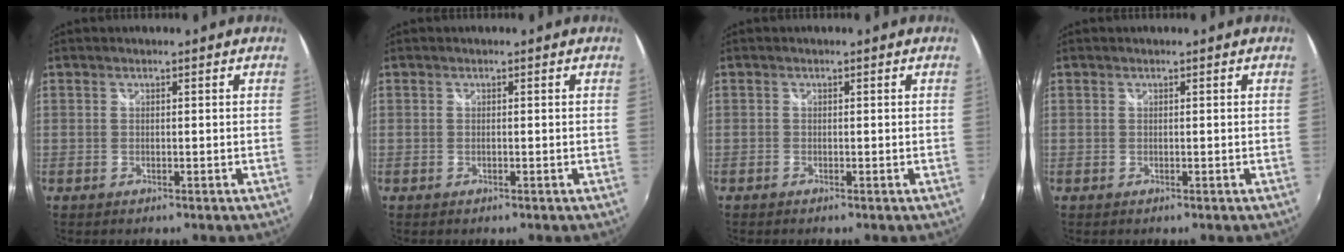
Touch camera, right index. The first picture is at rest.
{"total": 0.0}
{"total": 0.5, "force": [-0.4, 0.3, 0.0], "torque": [-0.002, -0.002, -0.012]}
{"total": 0.0}